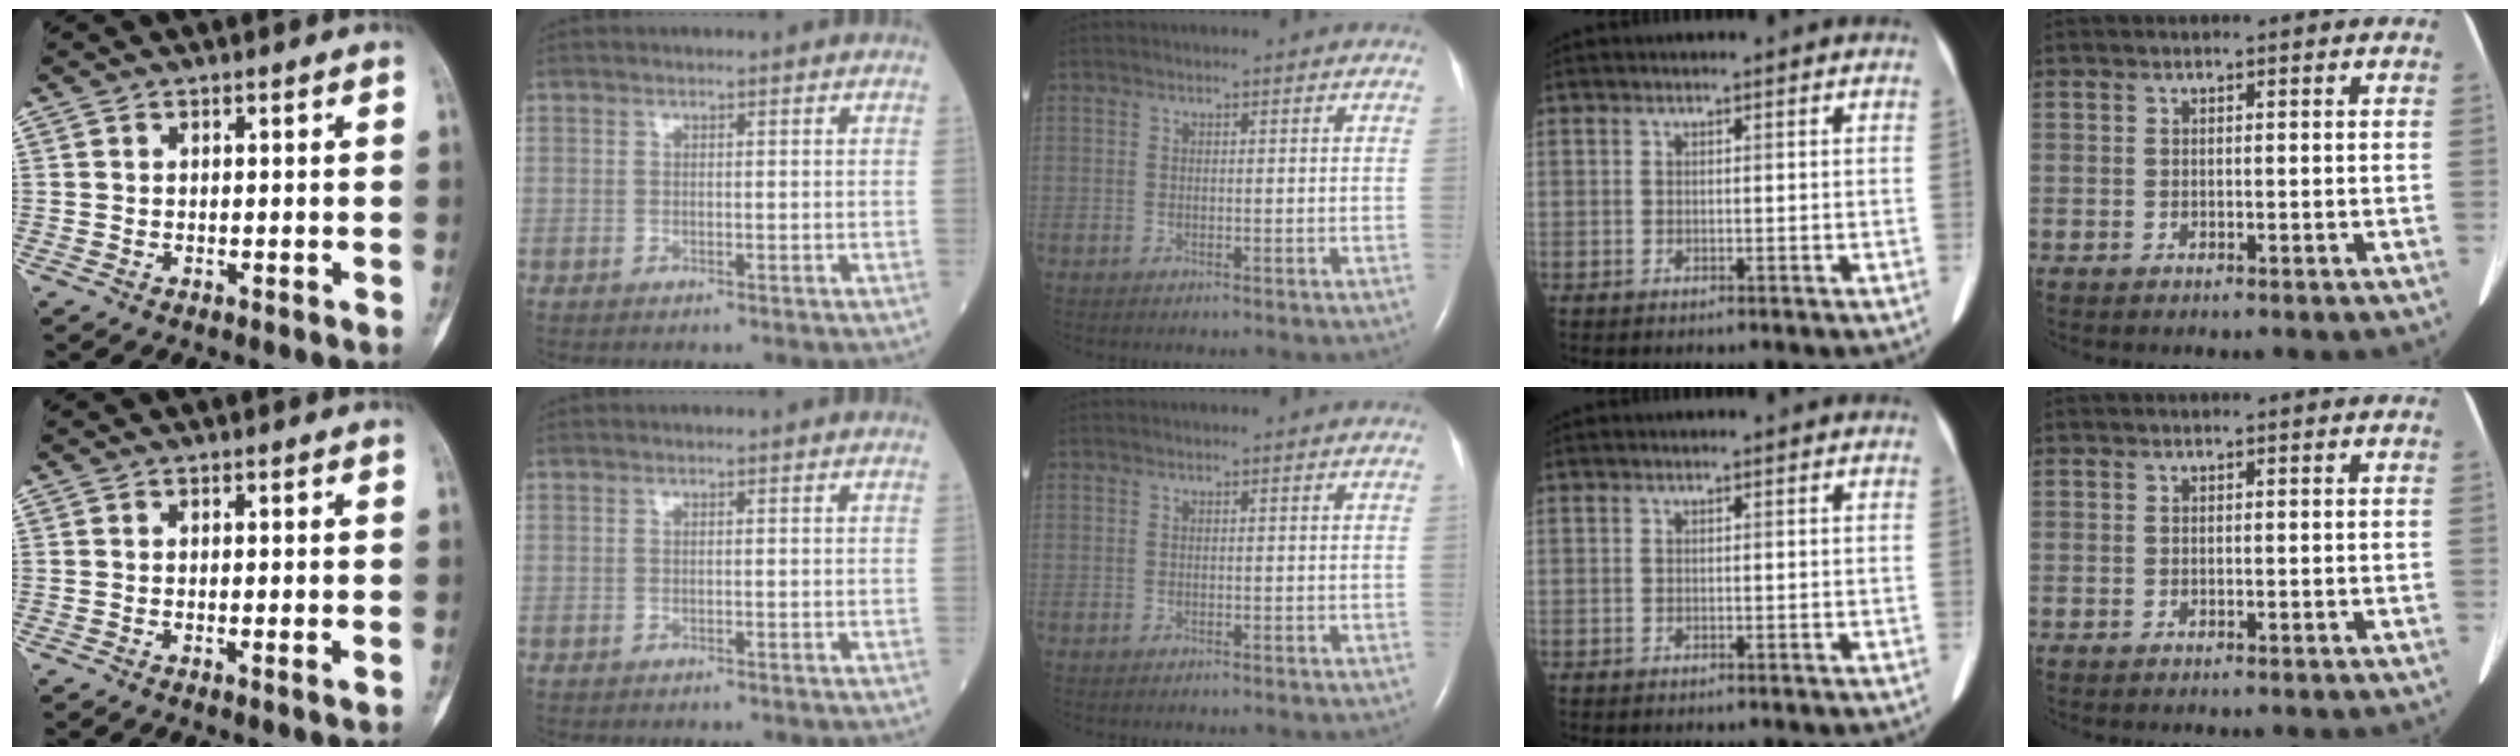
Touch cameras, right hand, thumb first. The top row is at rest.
{"thumb": {"total": 1.5, "force": [-0.1, 0.2, 1.5], "torque": [-0.023, -0.005, -0.004]}}